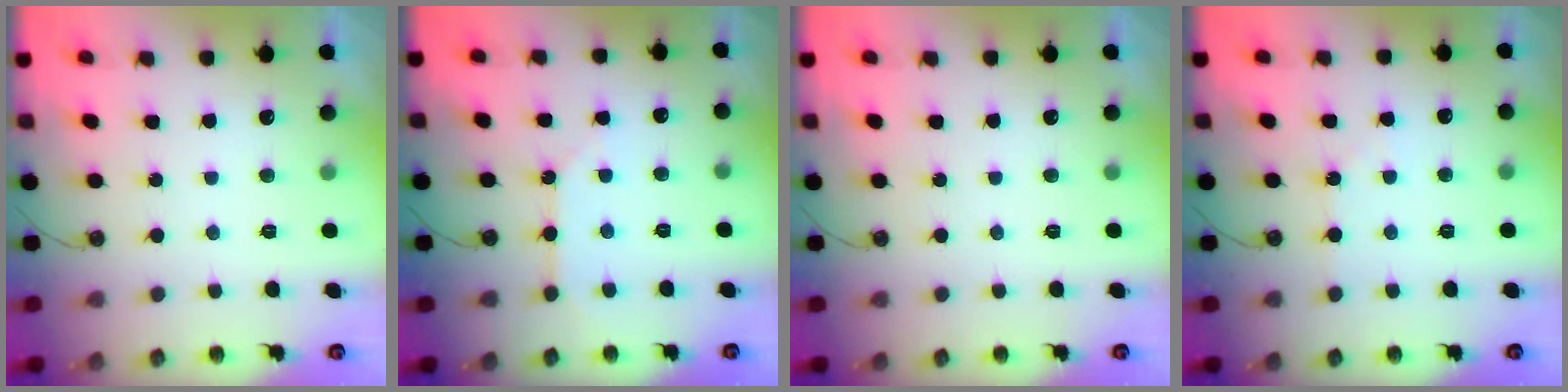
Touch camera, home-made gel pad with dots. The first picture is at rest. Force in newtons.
{"total": 3.1, "press": 3.1, "slide": 0.3}
{"total": 0.0}
{"total": 4.1, "press": 4.1, "slide": 0.7}